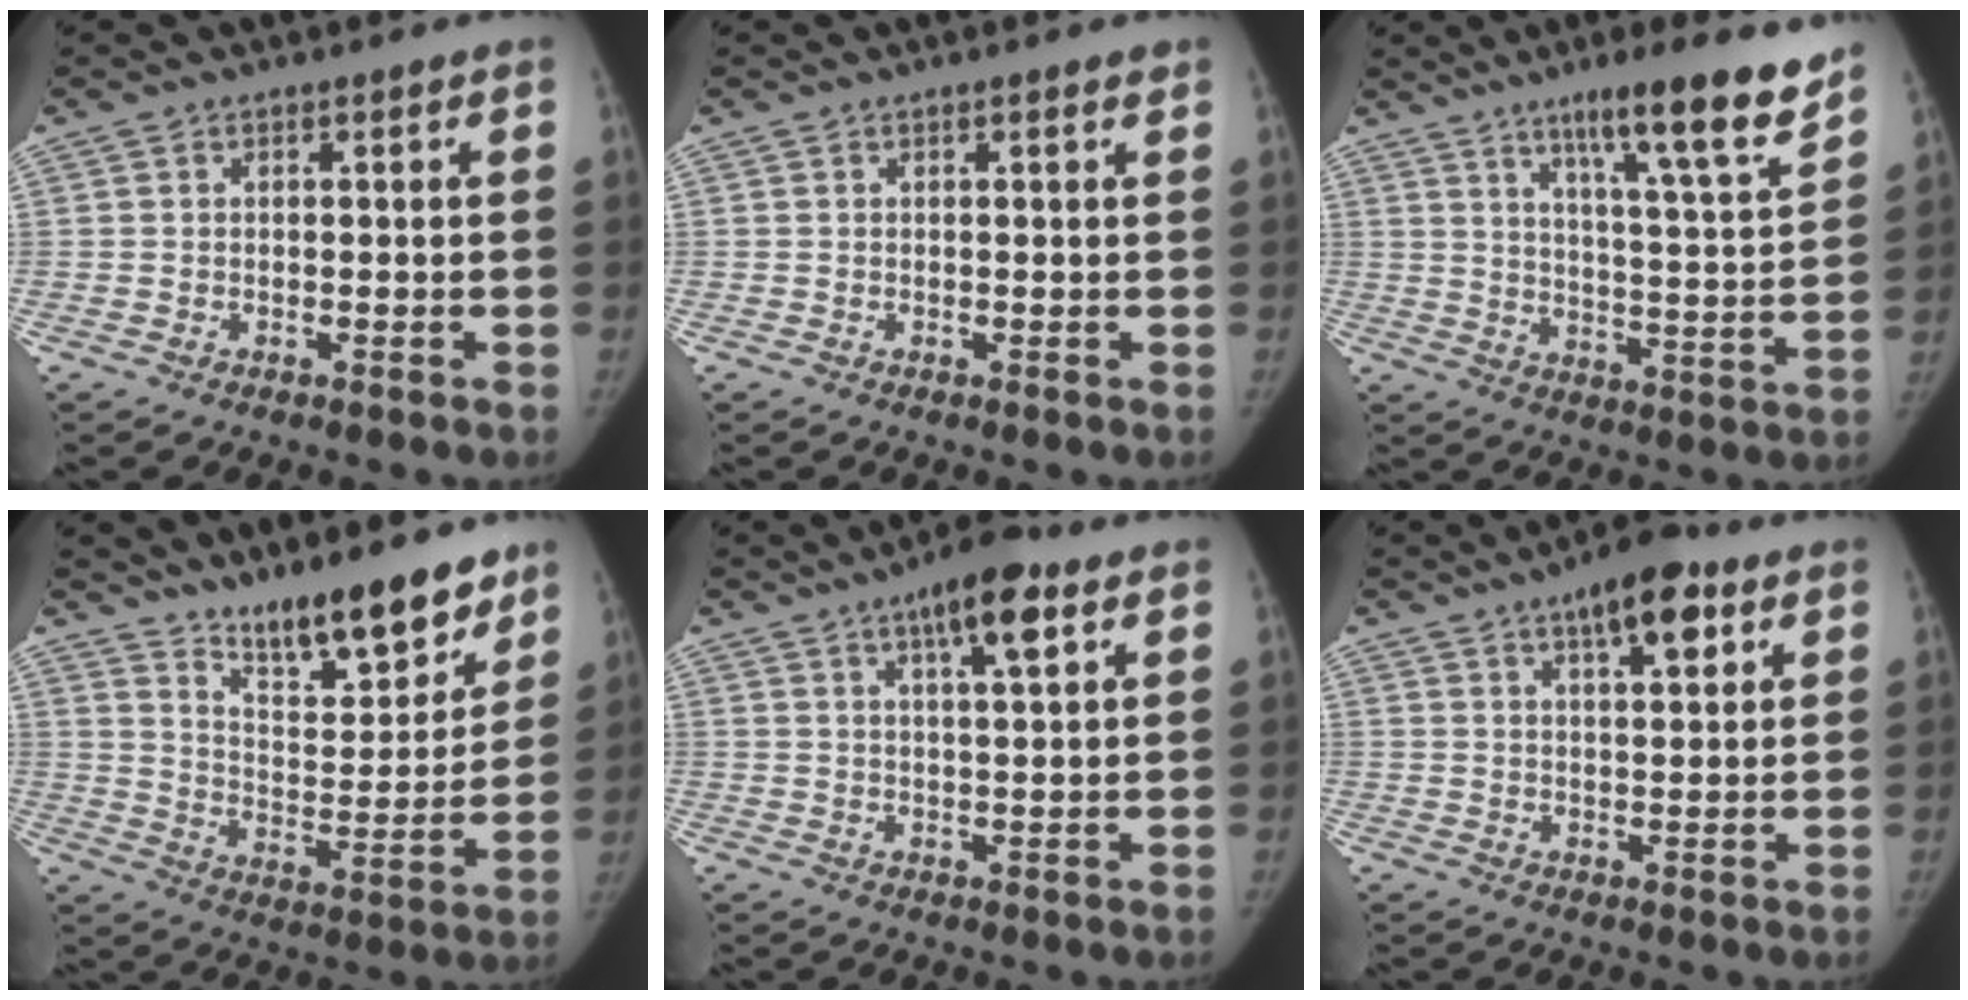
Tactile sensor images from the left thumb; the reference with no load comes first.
{"total": 0.7, "force": [0.5, 0.2, 0.4], "torque": [-0.003, 0.000, 0.006]}
{"total": 15.7, "force": [10.9, 1.5, 11.3], "torque": [-0.150, -0.064, 0.167]}
{"total": 16.0, "force": [12.4, 5.2, 8.6], "torque": [-0.079, -0.093, 0.205]}
{"total": 9.0, "force": [4.8, 2.7, 7.1], "torque": [-0.098, -0.014, 0.071]}
{"total": 9.6, "force": [5.2, 3.7, 7.2], "torque": [-0.087, -0.016, 0.073]}